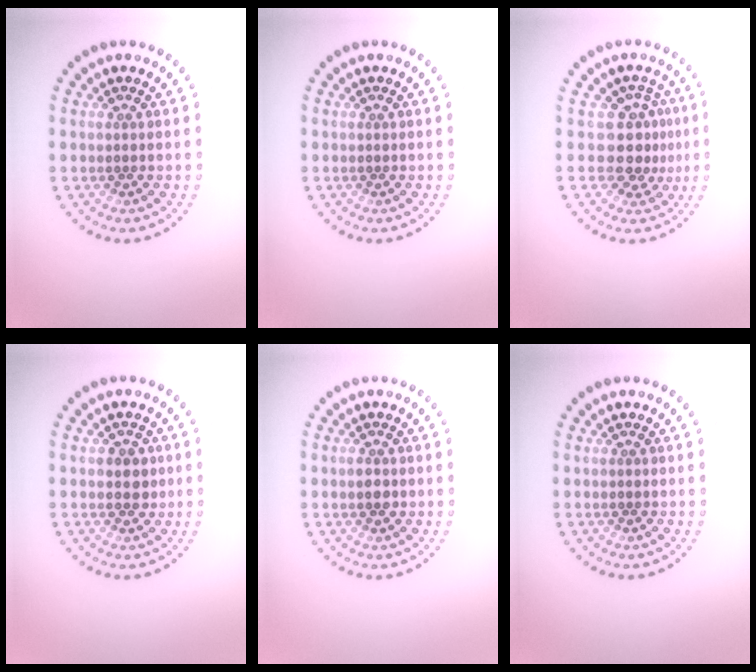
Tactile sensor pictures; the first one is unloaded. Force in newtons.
{"total": 0.0}
{"total": 3.1, "press": 2.3, "slide": 2.0}
{"total": 1.9, "press": 1.8, "slide": 0.7}
{"total": 1.5, "press": 1.5, "slide": 0.1}
{"total": 0.0}